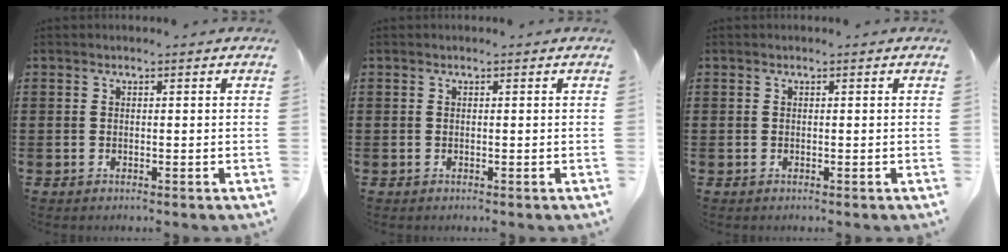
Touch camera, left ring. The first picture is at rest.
{"total": 0.0}
{"total": 0.0}